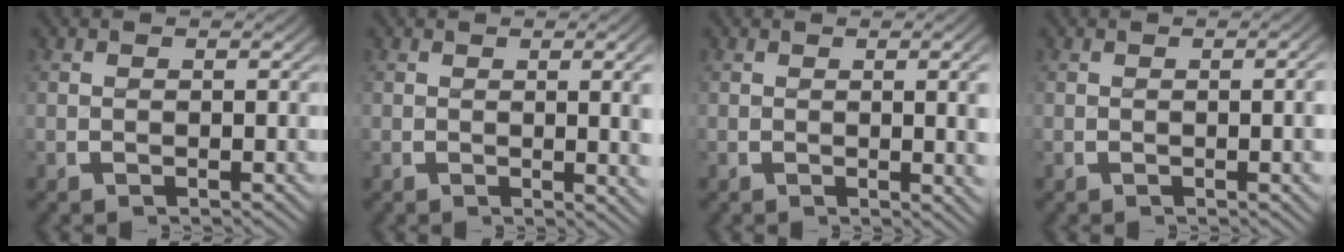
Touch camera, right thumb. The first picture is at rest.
{"total": 3.7, "force": [0.2, 0.9, 3.6], "torque": [-0.032, 0.001, 0.002]}
{"total": 3.2, "force": [0.2, 0.7, 3.2], "torque": [-0.028, 0.001, 0.003]}
{"total": 2.0, "force": [-0.3, 0.3, 2.0], "torque": [-0.025, 0.003, -0.004]}